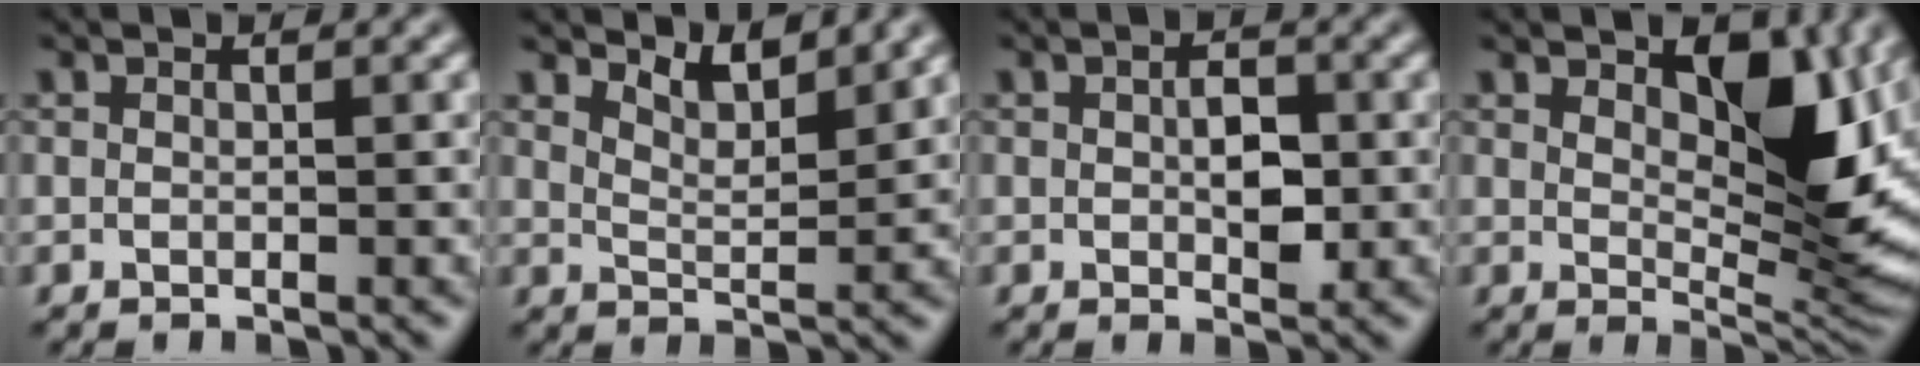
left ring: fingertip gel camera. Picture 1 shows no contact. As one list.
[{"total": 3.4, "force": [3.1, 0.6, 1.4], "torque": [-0.024, -0.006, 0.050]}, {"total": 2.8, "force": [-0.1, 1.6, 2.3], "torque": [-0.041, -0.002, 0.000]}, {"total": 9.1, "force": [3.1, 4.1, 7.5], "torque": [-0.109, -0.009, 0.051]}]